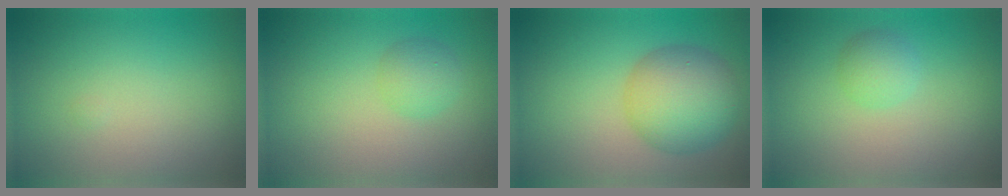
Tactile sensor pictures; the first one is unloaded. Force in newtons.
{"total": 1.8, "press": 1.8, "slide": 0.1}
{"total": 6.3, "press": 6.3, "slide": 0.2}
{"total": 1.9, "press": 1.9, "slide": 0.0}